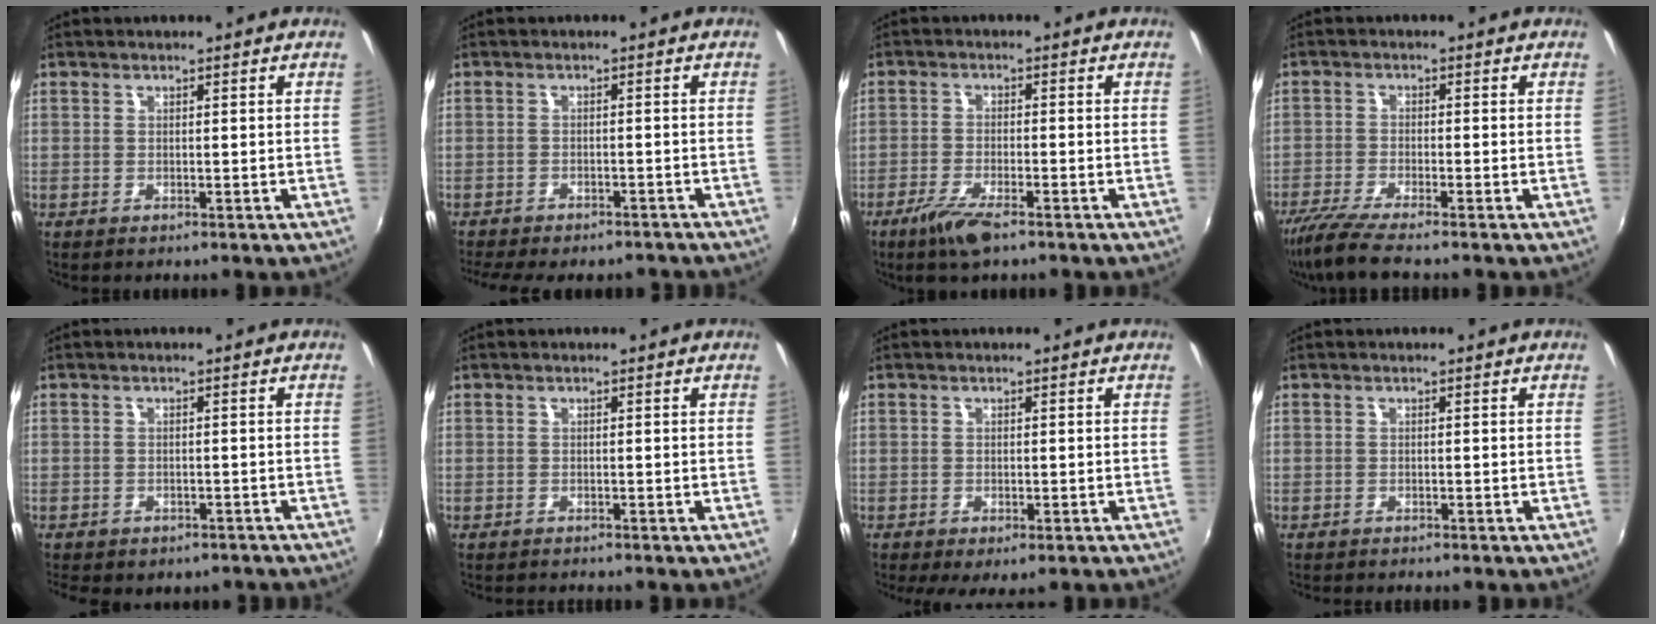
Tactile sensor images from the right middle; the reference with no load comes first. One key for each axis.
{"total": 11.8, "fx": -10.2, "fy": 3.3, "fz": 4.9, "tx": -0.110, "ty": -0.021, "tz": -0.137}
{"total": 6.4, "fx": -4.4, "fy": 1.3, "fz": 4.4, "tx": -0.107, "ty": -0.016, "tz": -0.084}
{"total": 7.1, "fx": -6.1, "fy": -0.1, "fz": 3.7, "tx": -0.093, "ty": -0.024, "tz": -0.111}
{"total": 6.0, "fx": -4.7, "fy": 2.9, "fz": 2.4, "tx": -0.055, "ty": -0.017, "tz": -0.056}
{"total": 1.4, "fx": -1.4, "fy": 0.2, "fz": 0.2, "tx": -0.008, "ty": -0.010, "tz": -0.024}
{"total": 3.5, "fx": -2.0, "fy": 1.6, "fz": 2.3, "tx": -0.047, "ty": -0.019, "tz": -0.030}
{"total": 1.4, "fx": -1.4, "fy": 0.2, "fz": 0.3, "tx": -0.011, "ty": -0.009, "tz": -0.024}